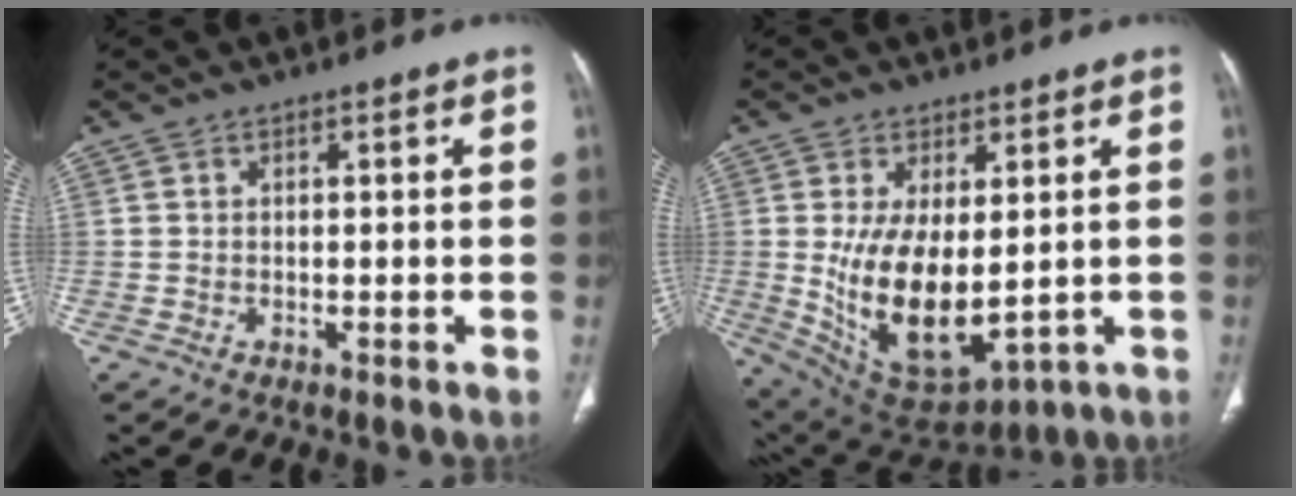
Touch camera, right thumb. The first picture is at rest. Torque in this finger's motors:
{"motor_torque": [1.56, 3.44, 1.07, 1.10, 0.52]}